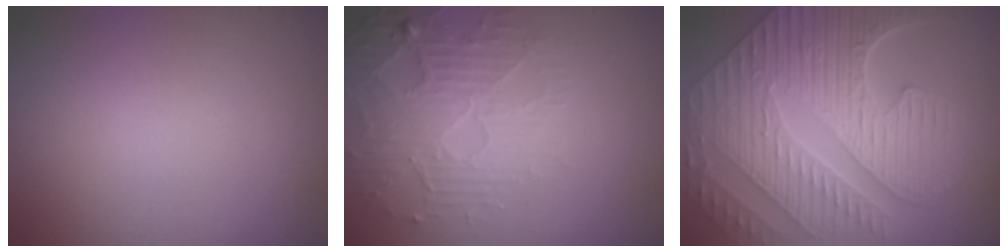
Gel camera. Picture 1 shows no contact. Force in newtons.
{"total": 5.0, "press": 3.4, "slide": 3.6}
{"total": 10.0, "press": 7.5, "slide": 6.7}